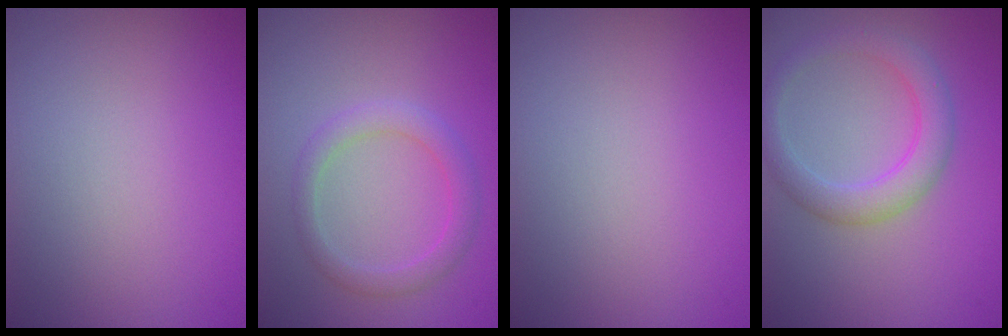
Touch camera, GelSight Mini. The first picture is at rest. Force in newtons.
{"total": 2.6, "press": 2.6, "slide": 0.4}
{"total": 0.0}
{"total": 3.7, "press": 3.7, "slide": 0.2}